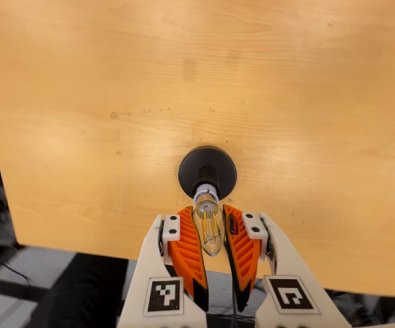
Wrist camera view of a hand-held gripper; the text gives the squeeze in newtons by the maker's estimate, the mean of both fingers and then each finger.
{"total": 20.3, "left": 22.9, "right": 17.8}